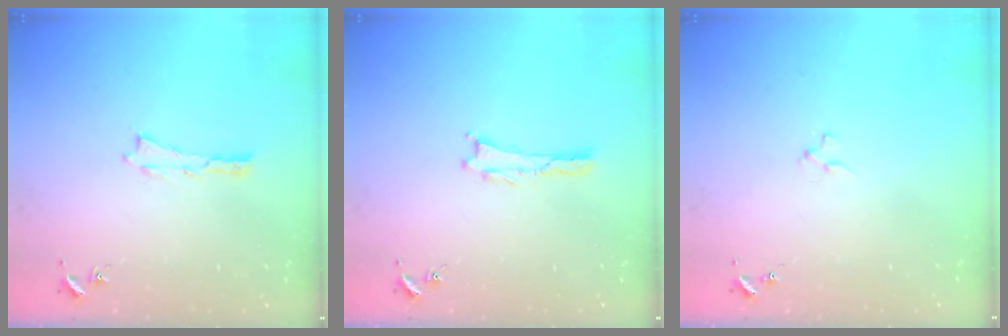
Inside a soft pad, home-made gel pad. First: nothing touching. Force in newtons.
{"total": 0.0}
{"total": 0.9, "press": 0.9, "slide": 0.2}